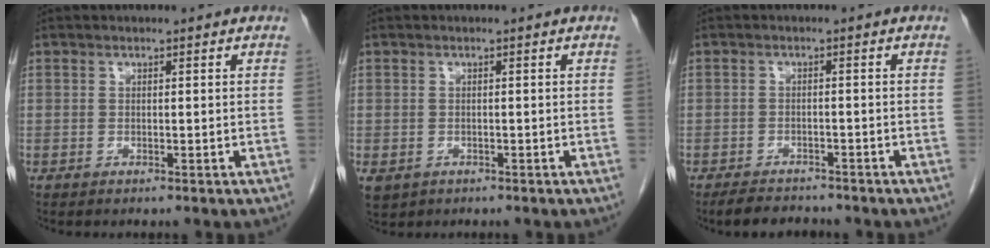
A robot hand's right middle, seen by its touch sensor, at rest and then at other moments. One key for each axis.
{"total": 4.4, "fx": -2.1, "fy": 3.5, "fz": 1.6, "tx": -0.038, "ty": -0.006, "tz": -0.026}
{"total": 4.4, "fx": -3.9, "fy": 1.5, "fz": 1.2, "tx": -0.023, "ty": -0.007, "tz": -0.062}